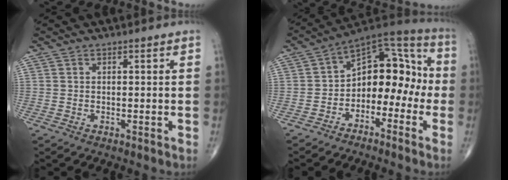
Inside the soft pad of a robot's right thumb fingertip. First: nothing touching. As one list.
[{"total": 13.8, "force": [-3.1, 9.1, 9.9], "torque": [-0.097, 0.076, -0.060]}]